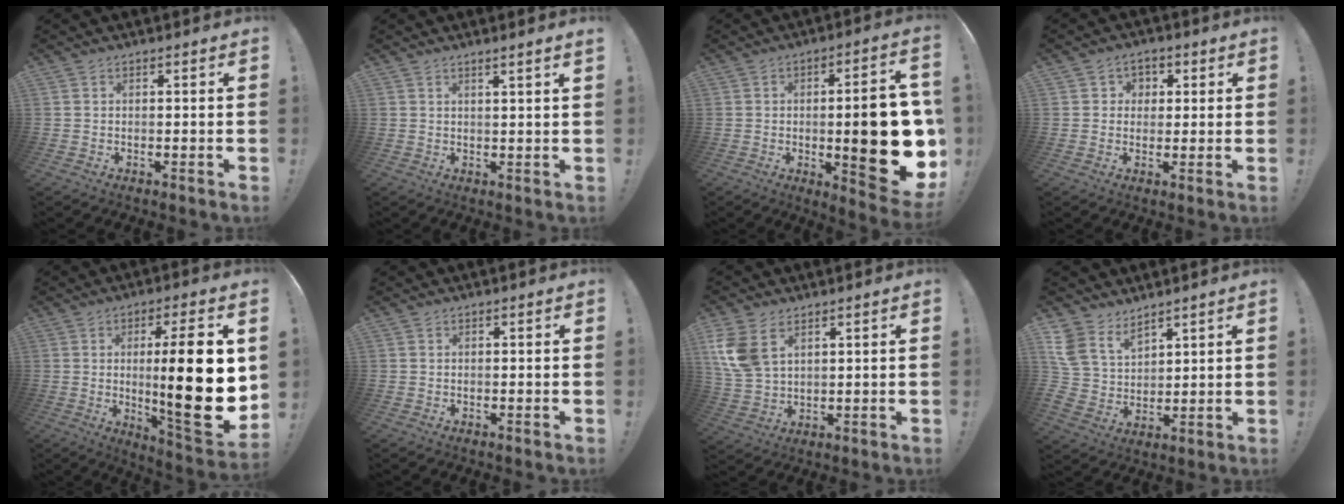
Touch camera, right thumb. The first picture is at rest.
{"total": 2.3, "force": [1.6, -0.6, 1.5], "torque": [-0.025, -0.008, 0.025]}
{"total": 21.6, "force": [-1.8, 6.5, 20.5], "torque": [-0.267, -0.005, -0.014]}
{"total": 4.2, "force": [1.0, 4.0, 1.0], "torque": [-0.012, -0.005, 0.017]}
{"total": 22.0, "force": [1.1, 3.8, 21.7], "torque": [-0.337, -0.028, 0.012]}
{"total": 0.0}
{"total": 10.2, "force": [5.0, 6.3, 6.3], "torque": [-0.140, -0.013, 0.098]}
{"total": 10.2, "force": [7.3, 6.1, 3.8], "torque": [-0.092, -0.050, 0.145]}